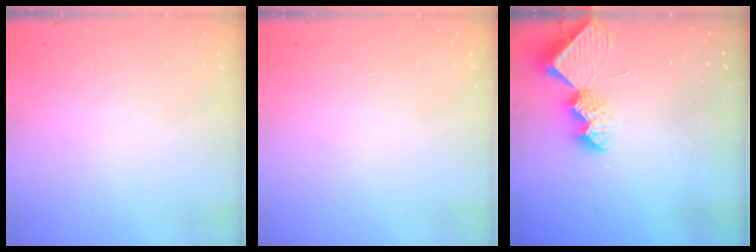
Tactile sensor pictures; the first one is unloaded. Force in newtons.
{"total": 0.0}
{"total": 9.1, "press": 9.1, "slide": 0.7}